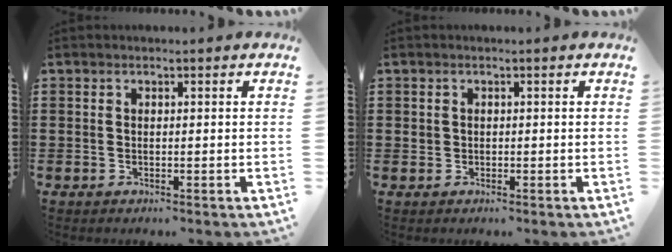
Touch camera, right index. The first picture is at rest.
{"total": 0.8, "force": [0.2, 0.7, 0.2], "torque": [-0.003, 0.007, 0.004]}